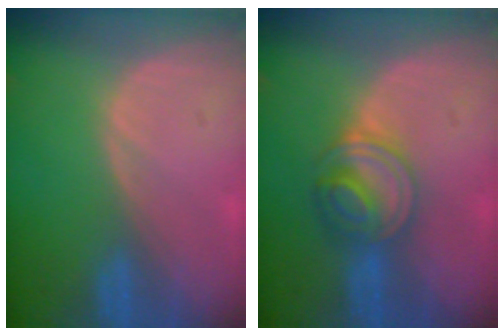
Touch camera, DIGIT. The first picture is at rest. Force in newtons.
{"total": 6.0, "press": 6.0, "slide": 0.5}